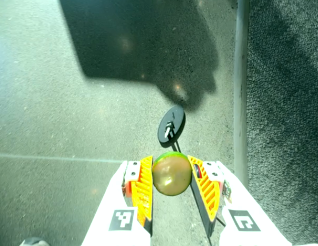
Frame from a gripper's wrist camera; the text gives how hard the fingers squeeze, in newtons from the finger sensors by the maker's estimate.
{"total": 10.8, "left": 11.1, "right": 10.5}